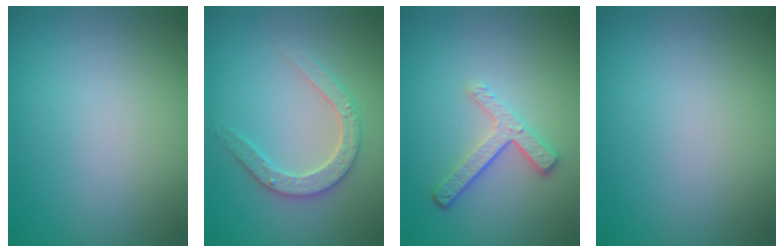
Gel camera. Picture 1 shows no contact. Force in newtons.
{"total": 2.9, "press": 2.9, "slide": 0.5}
{"total": 3.2, "press": 2.4, "slide": 2.0}
{"total": 0.0}